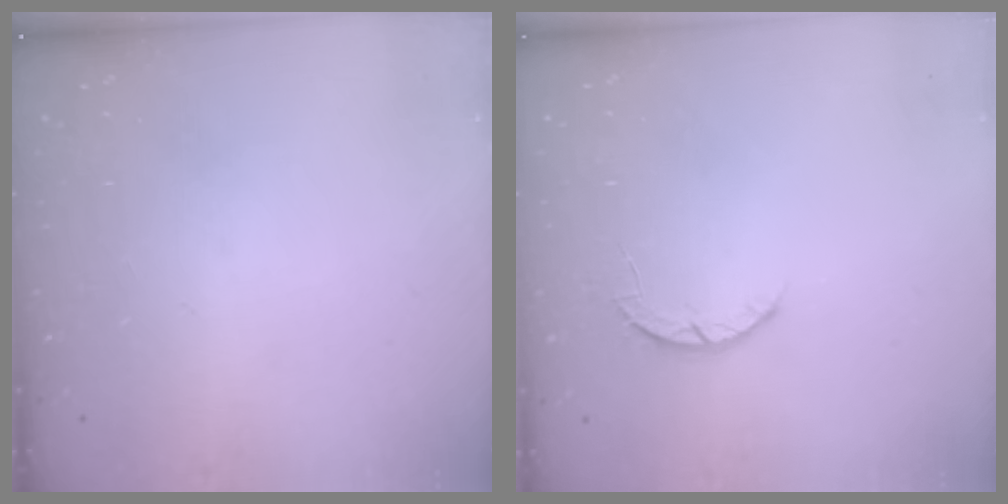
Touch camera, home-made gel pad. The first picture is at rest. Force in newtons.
{"total": 2.6, "press": 2.5, "slide": 0.4}